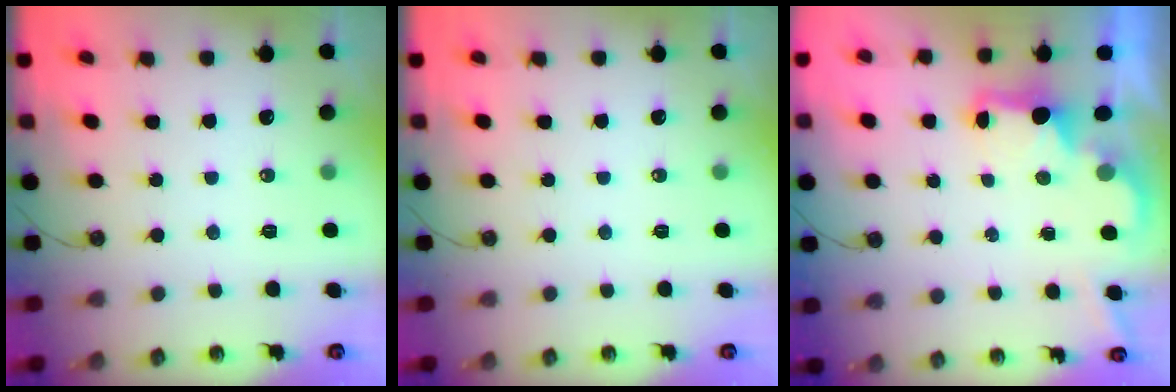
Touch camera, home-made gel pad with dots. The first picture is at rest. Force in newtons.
{"total": 0.0}
{"total": 2.1, "press": 2.0, "slide": 0.7}